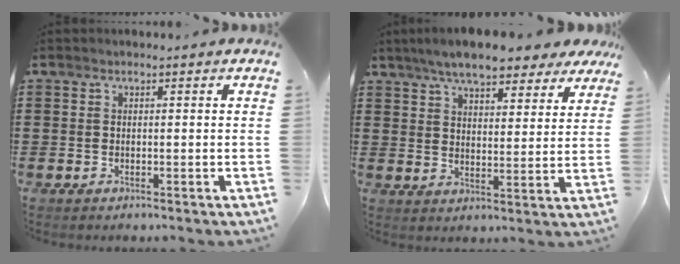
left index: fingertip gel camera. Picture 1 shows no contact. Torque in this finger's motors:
{"motor_torque": [1.13, -1.01, 0.84, 0.21]}